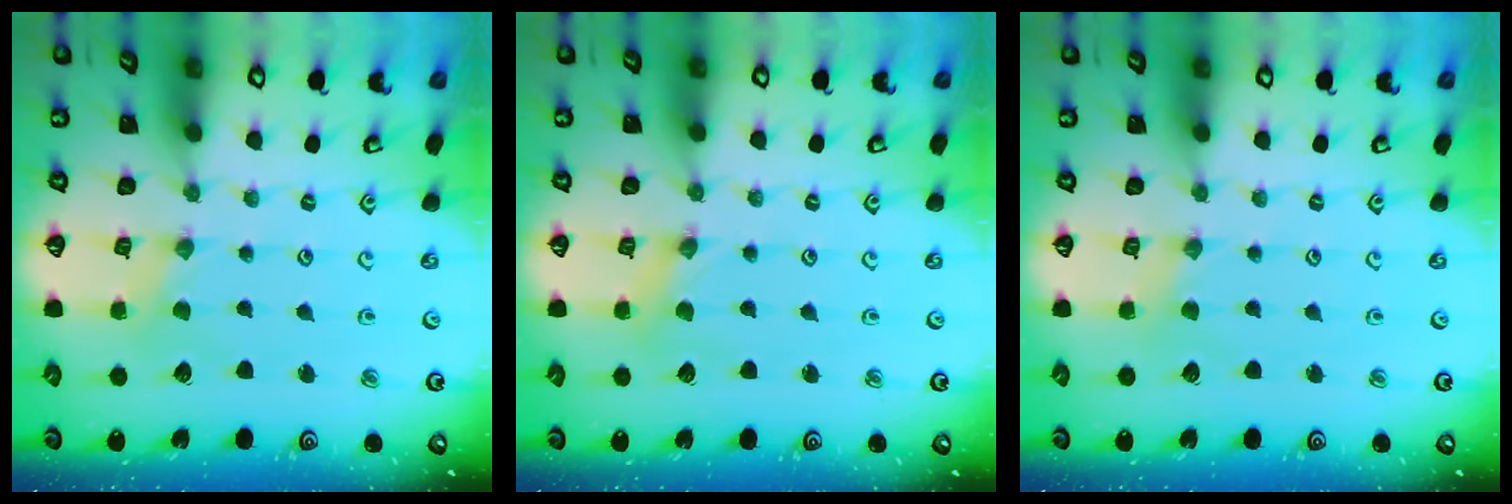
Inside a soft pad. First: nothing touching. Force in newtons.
{"total": 2.2, "press": 2.2, "slide": 0.3}
{"total": 0.6, "press": 0.6, "slide": 0.2}